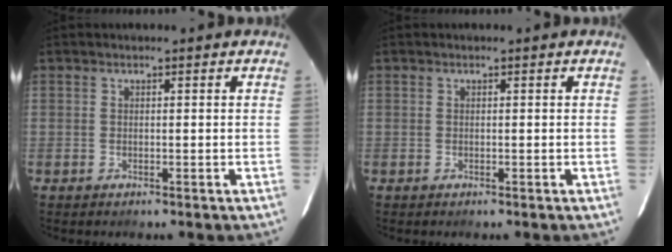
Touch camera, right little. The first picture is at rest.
{"total": 0.0}